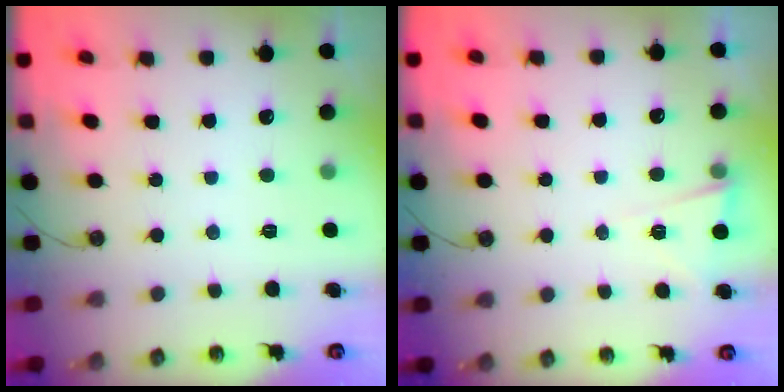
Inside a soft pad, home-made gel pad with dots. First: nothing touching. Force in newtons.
{"total": 2.8, "press": 2.4, "slide": 1.4}